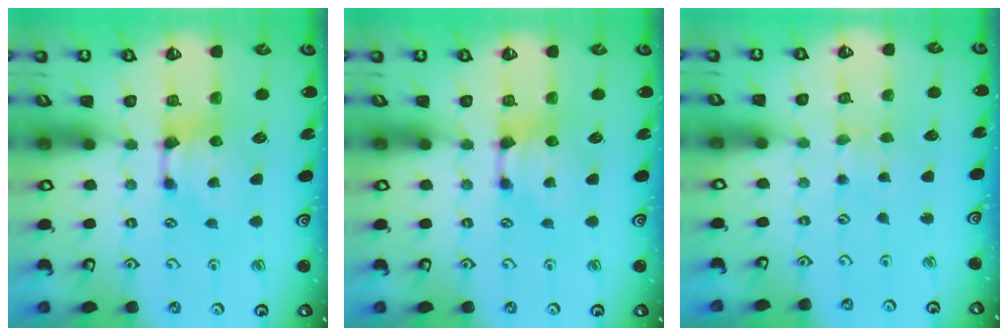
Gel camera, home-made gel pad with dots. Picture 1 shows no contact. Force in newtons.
{"total": 0.0}
{"total": 2.4, "press": 2.4, "slide": 0.1}